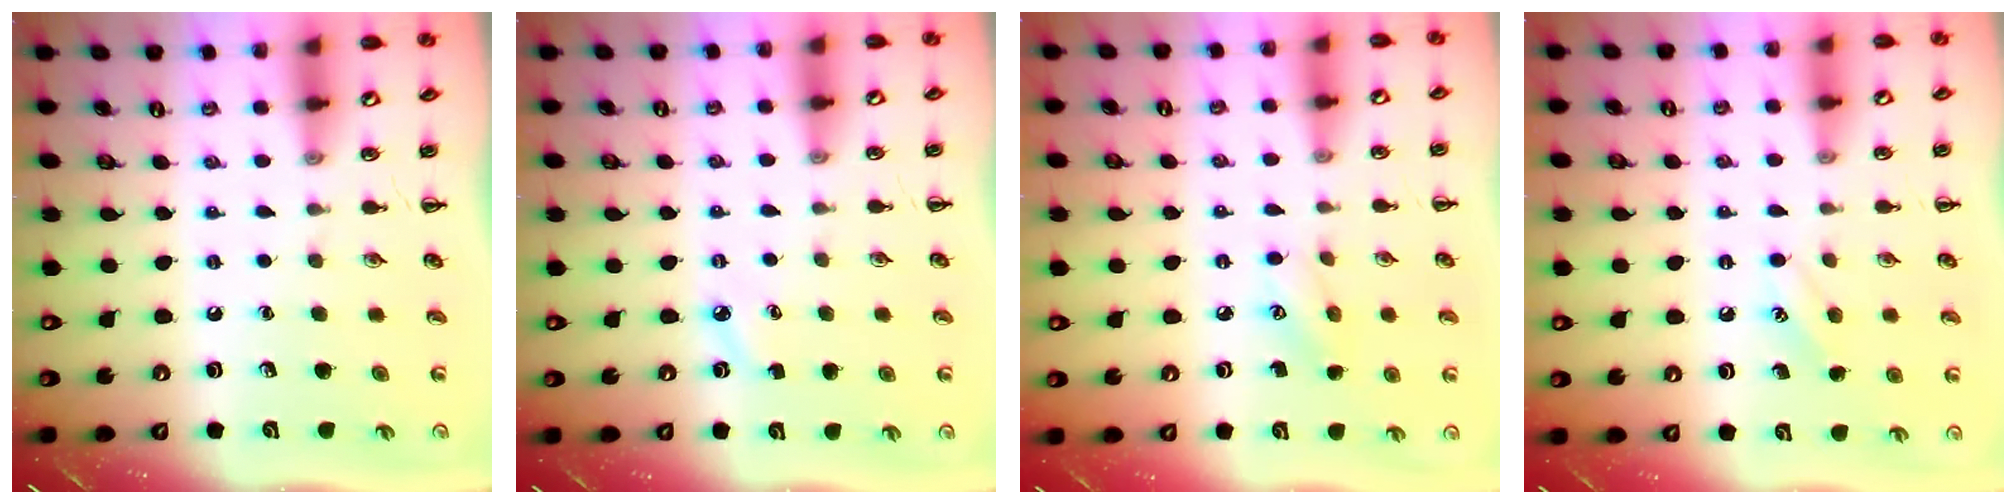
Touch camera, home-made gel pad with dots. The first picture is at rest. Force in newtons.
{"total": 3.4, "press": 3.1, "slide": 1.2}
{"total": 6.2, "press": 6.0, "slide": 1.3}
{"total": 7.5, "press": 7.3, "slide": 1.7}